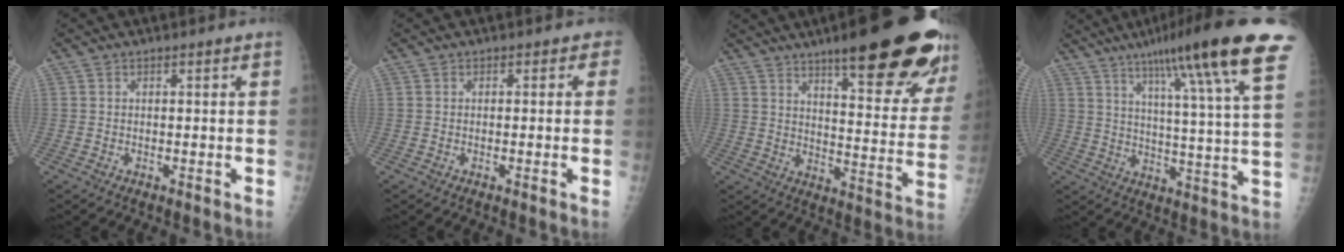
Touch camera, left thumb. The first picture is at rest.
{"total": 1.2, "force": [0.1, 1.0, 0.6], "torque": [0.015, 0.006, -0.011]}
{"total": 26.1, "force": [17.0, 5.6, 19.0], "torque": [-0.225, -0.070, 0.230]}
{"total": 23.3, "force": [14.3, 1.5, 18.3], "torque": [-0.260, -0.035, 0.197]}